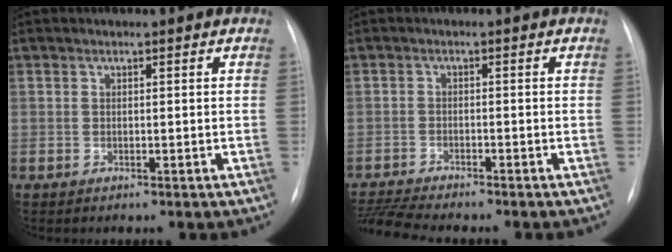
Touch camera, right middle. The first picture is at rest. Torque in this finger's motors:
{"motor_torque": [0.09, -0.11, 0.05, 0.04]}